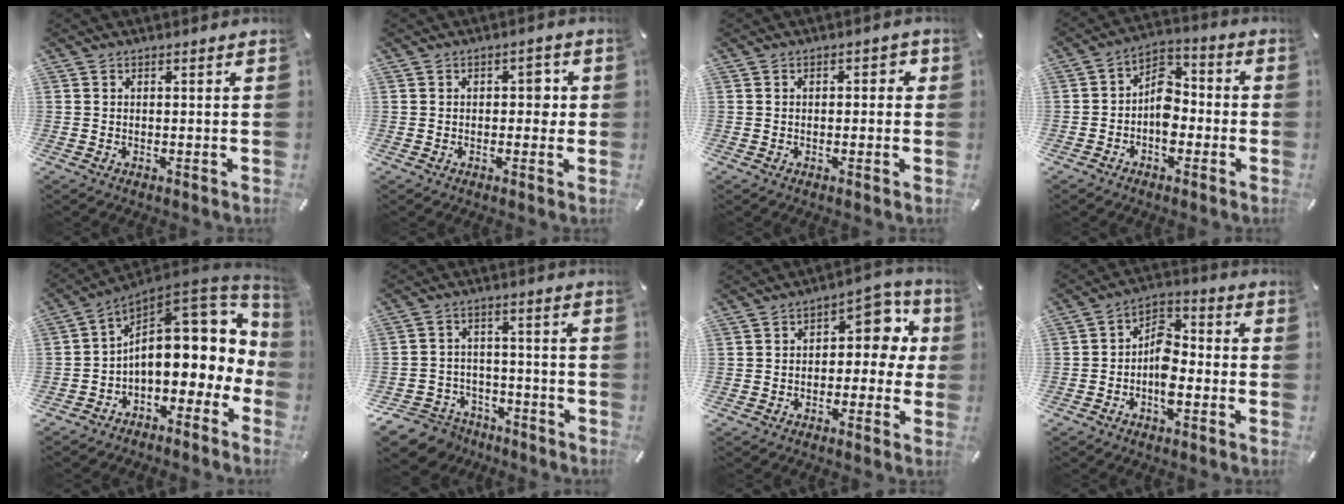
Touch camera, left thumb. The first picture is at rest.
{"total": 3.3, "force": [0.2, 2.2, 2.5], "torque": [-0.017, 0.000, -0.009]}
{"total": 1.8, "force": [-0.2, 1.3, 1.3], "torque": [-0.018, 0.007, -0.009]}
{"total": 8.3, "force": [-3.0, 5.6, 5.3], "torque": [-0.099, 0.015, -0.058]}
{"total": 15.7, "force": [3.0, 9.9, 11.8], "torque": [-0.151, -0.045, 0.052]}
{"total": 8.6, "force": [-6.2, 5.7, 1.7], "torque": [-0.031, 0.039, -0.112]}
{"total": 9.2, "force": [2.1, 5.9, 6.8], "torque": [-0.075, -0.014, 0.031]}
{"total": 8.2, "force": [-3.2, 4.8, 5.8], "torque": [-0.119, 0.019, -0.060]}